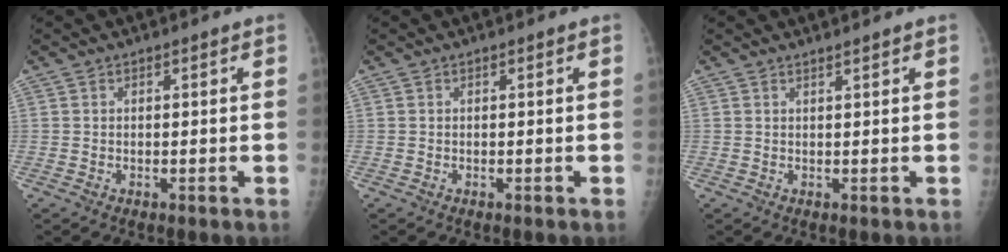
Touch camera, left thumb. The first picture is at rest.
{"total": 0.0}
{"total": 1.0, "force": [0.9, -0.2, 0.4], "torque": [-0.008, -0.008, 0.017]}